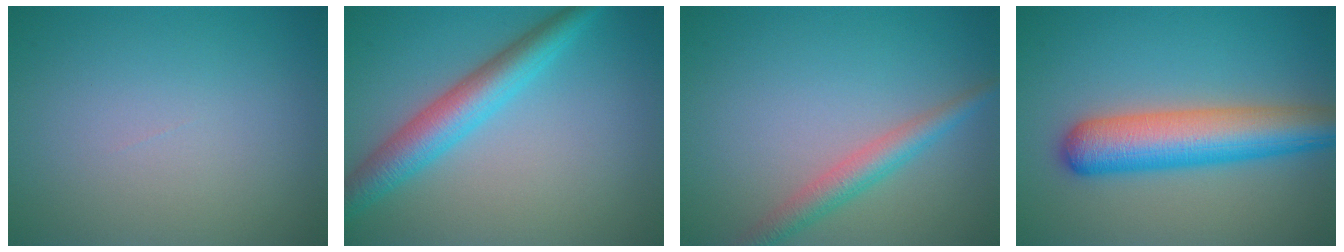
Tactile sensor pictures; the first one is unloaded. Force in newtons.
{"total": 5.1, "press": 5.1, "slide": 0.1}
{"total": 2.9, "press": 2.9, "slide": 0.1}
{"total": 7.5, "press": 7.5, "slide": 0.3}